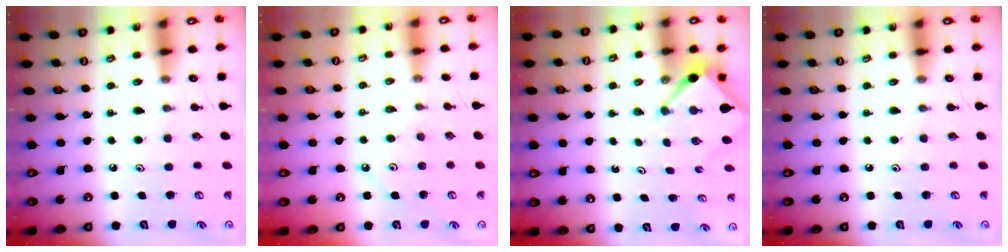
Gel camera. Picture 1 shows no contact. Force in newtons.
{"total": 2.2, "press": 2.2, "slide": 0.3}
{"total": 2.8, "press": 2.8, "slide": 0.2}
{"total": 0.0}